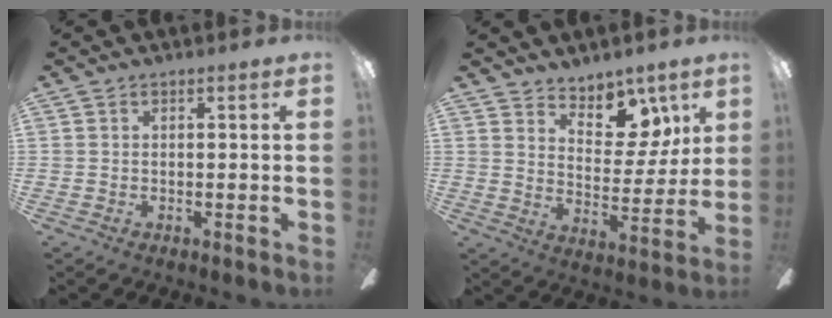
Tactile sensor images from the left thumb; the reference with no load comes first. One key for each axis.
{"total": 10.9, "fx": 7.4, "fy": 6.4, "fz": 4.8, "tx": -0.059, "ty": -0.051, "tz": 0.136}